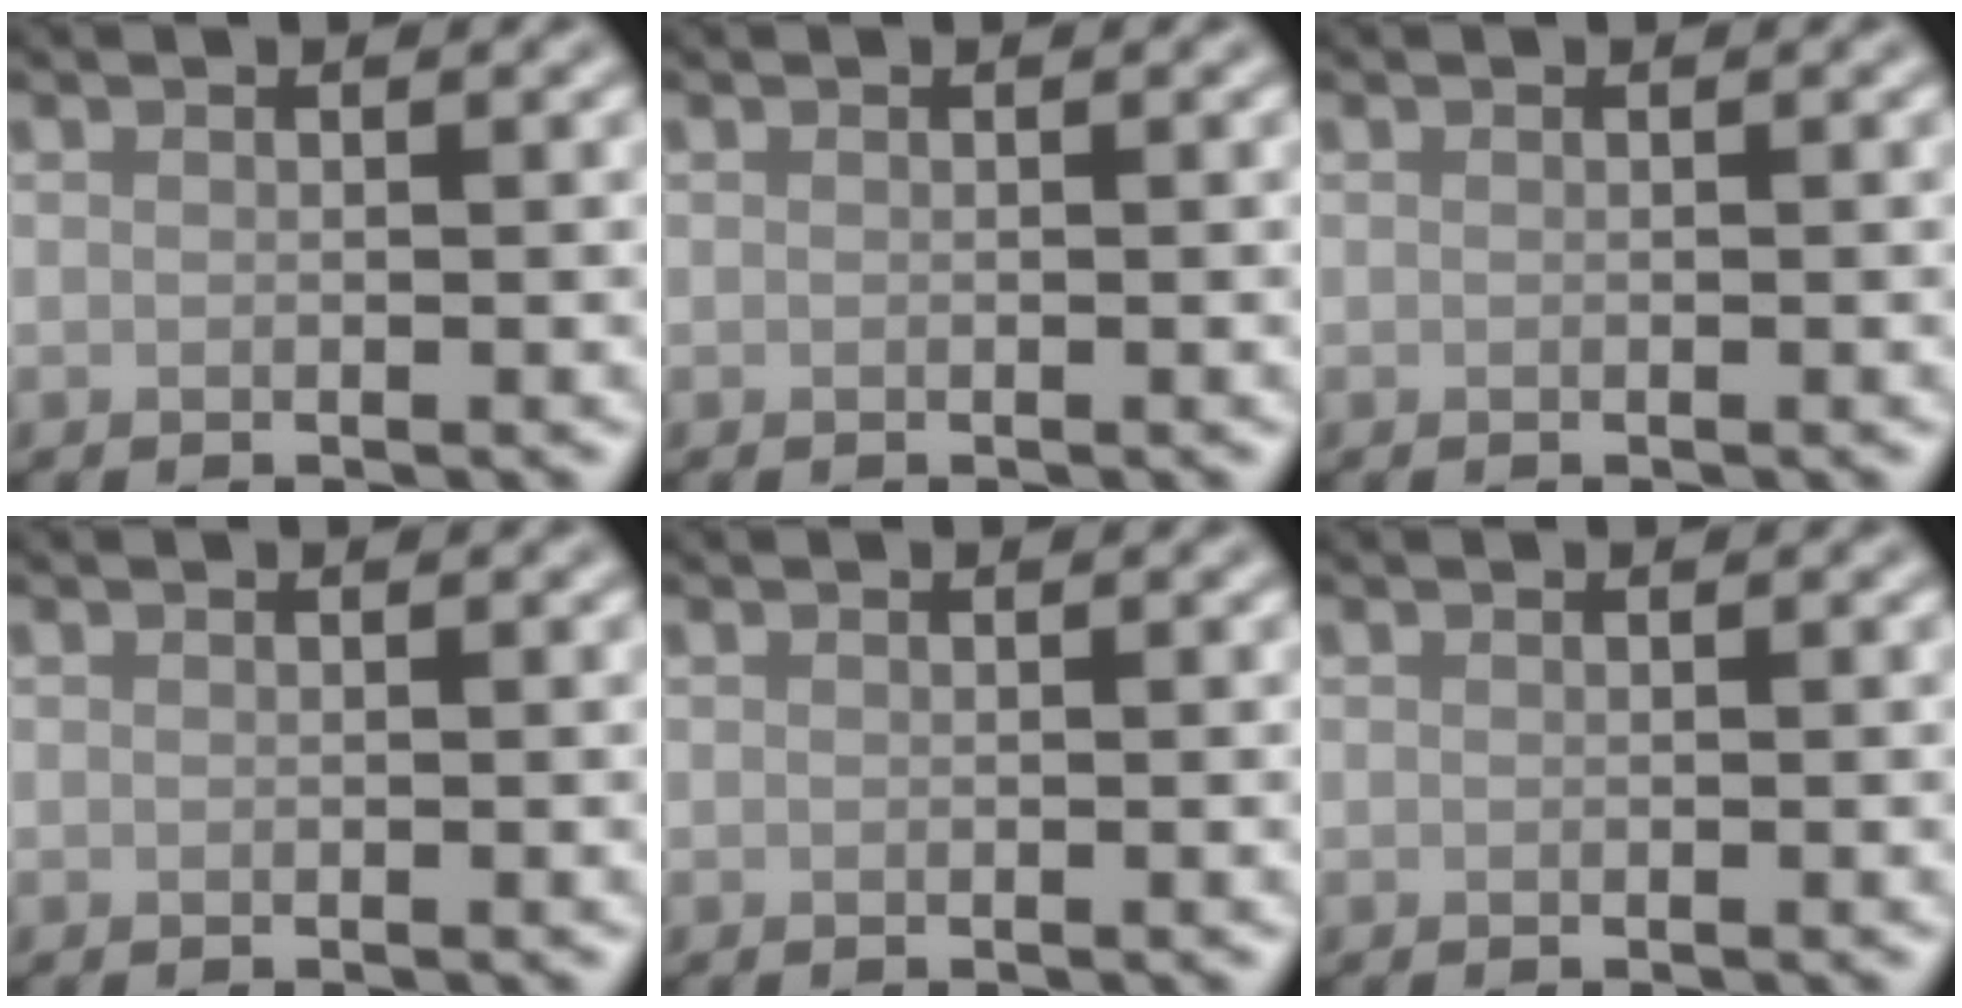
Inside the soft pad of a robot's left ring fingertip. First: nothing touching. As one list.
[{"total": 0.0}, {"total": 0.0}, {"total": 0.0}, {"total": 0.0}, {"total": 0.0}]